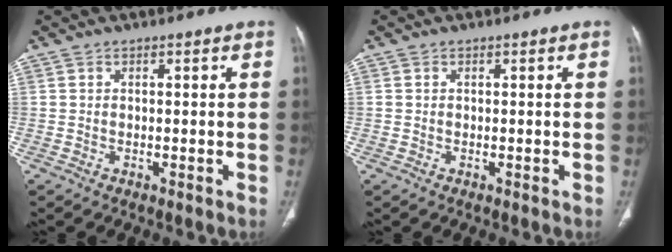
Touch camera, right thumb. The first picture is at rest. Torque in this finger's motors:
{"motor_torque": [0.51, 0.33, -0.51, 0.34, 0.02]}